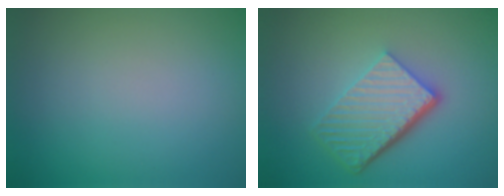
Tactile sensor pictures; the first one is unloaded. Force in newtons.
{"total": 6.0, "press": 4.1, "slide": 4.4}